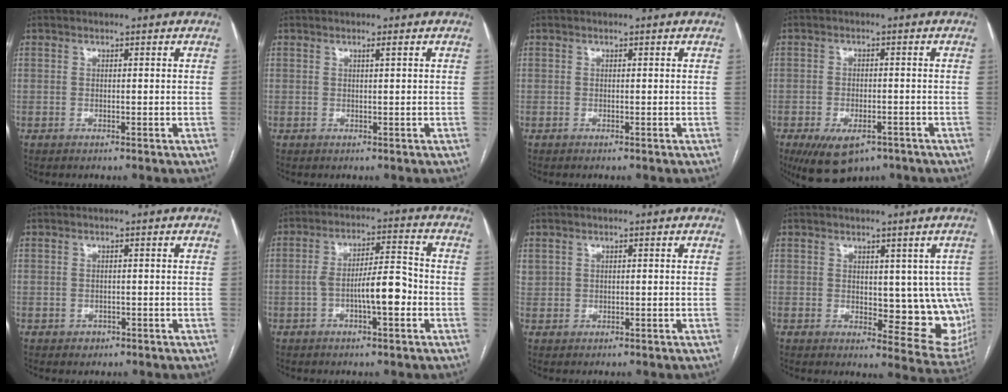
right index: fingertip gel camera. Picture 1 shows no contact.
{"total": 0.6, "force": [0.3, -0.2, 0.5], "torque": [-0.012, -0.001, 0.008]}
{"total": 0.0}
{"total": 8.6, "force": [-5.3, 4.4, 5.1], "torque": [-0.086, -0.007, -0.075]}
{"total": 1.4, "force": [-0.7, 1.2, 0.2], "torque": [-0.001, 0.004, -0.006]}
{"total": 8.0, "force": [-2.3, 1.7, 7.5], "torque": [-0.132, 0.021, -0.038]}
{"total": 1.6, "force": [0.8, 1.3, 0.3], "torque": [-0.003, 0.013, 0.016]}
{"total": 10.5, "force": [1.0, 5.2, 9.1], "torque": [-0.078, -0.008, 0.021]}